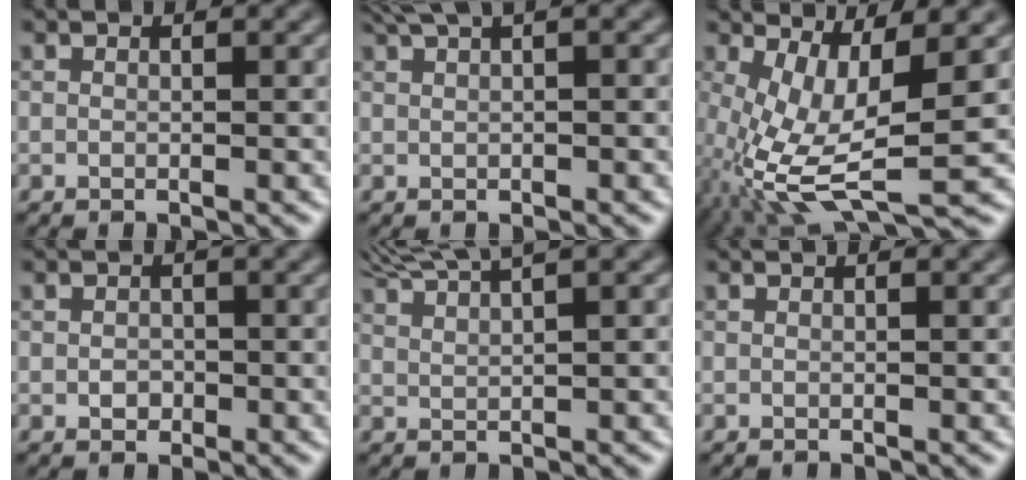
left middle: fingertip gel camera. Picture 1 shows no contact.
{"total": 4.0, "force": [2.4, 1.1, 3.0], "torque": [-0.043, 0.016, 0.037]}
{"total": 8.6, "force": [-1.3, 3.0, 8.0], "torque": [-0.177, -0.007, -0.022]}
{"total": 1.0, "force": [-0.2, 0.9, 0.5], "torque": [-0.008, -0.004, -0.005]}
{"total": 5.1, "force": [4.3, 0.6, 2.8], "torque": [-0.048, 0.017, 0.062]}
{"total": 0.0}